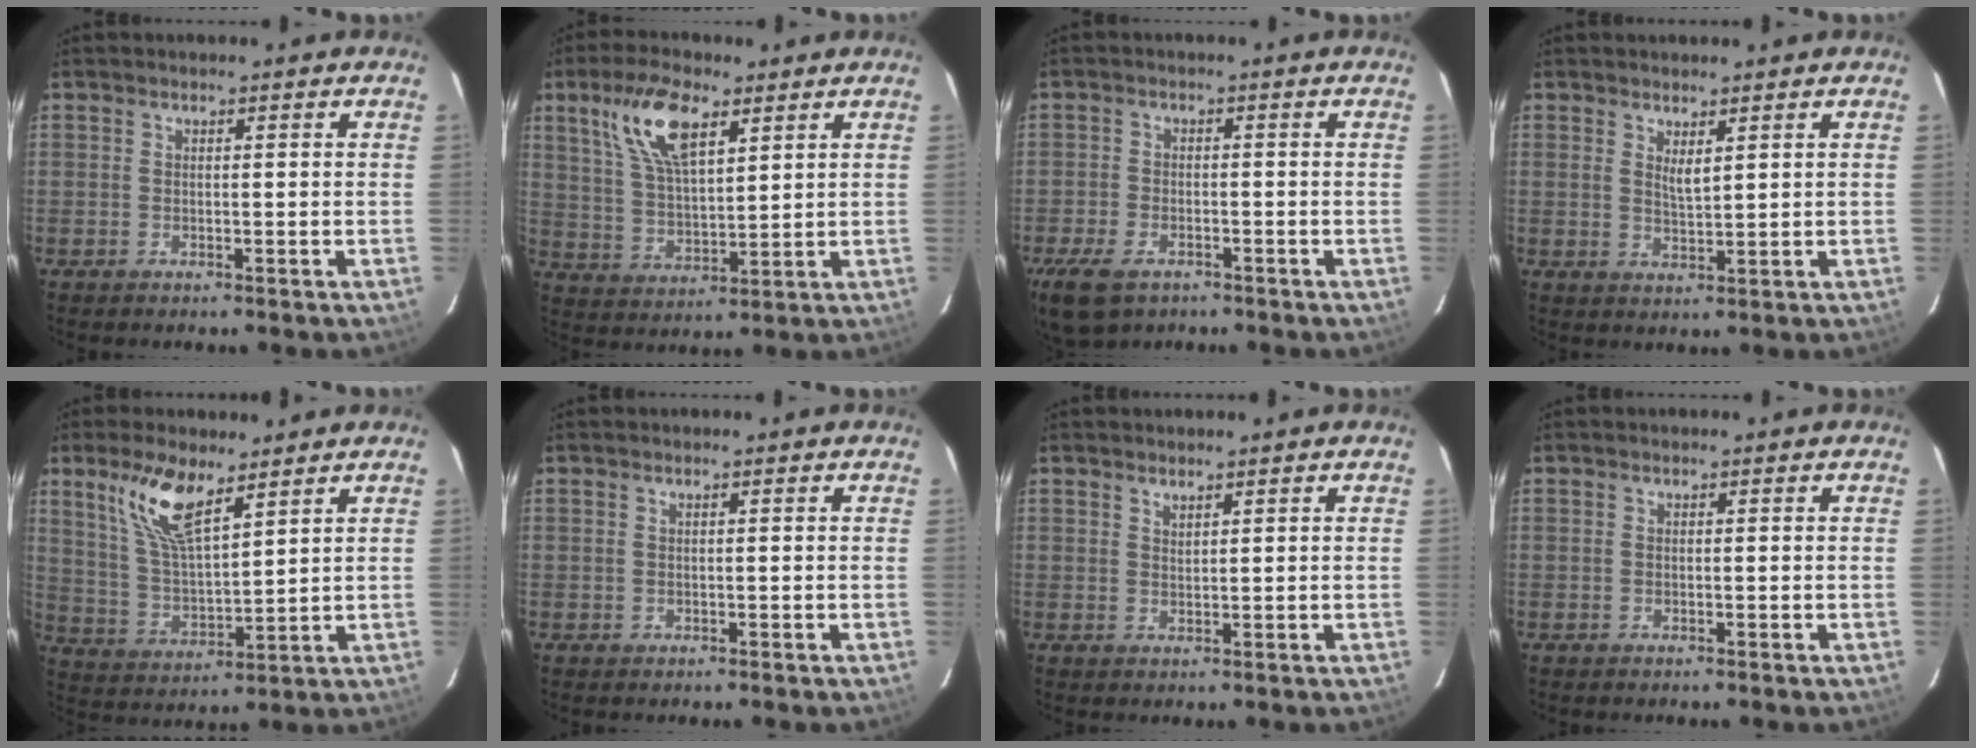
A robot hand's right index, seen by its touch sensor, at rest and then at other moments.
{"total": 12.1, "force": [6.4, 4.7, 9.0], "torque": [-0.175, 0.015, 0.129]}
{"total": 9.5, "force": [-5.9, 5.3, 5.1], "torque": [-0.135, -0.023, -0.105]}
{"total": 2.7, "force": [1.5, 0.7, 2.2], "torque": [-0.038, -0.006, 0.025]}
{"total": 11.1, "force": [7.2, 3.4, 7.8], "torque": [-0.155, 0.006, 0.149]}
{"total": 0.0}
{"total": 1.3, "force": [1.2, 0.3, 0.4], "torque": [-0.007, 0.000, 0.021]}
{"total": 0.0}